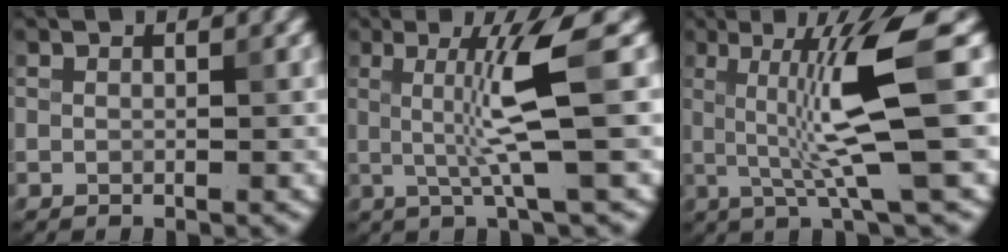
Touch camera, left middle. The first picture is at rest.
{"total": 5.5, "force": [0.4, 0.5, 5.5], "torque": [-0.101, 0.001, 0.010]}
{"total": 7.8, "force": [0.4, 1.0, 7.7], "torque": [-0.133, 0.000, 0.012]}